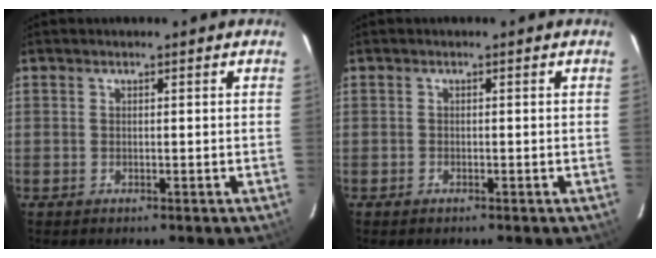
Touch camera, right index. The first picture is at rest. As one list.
[{"total": 0.6, "force": [-0.5, 0.3, 0.1], "torque": [-0.004, 0.000, -0.011]}]